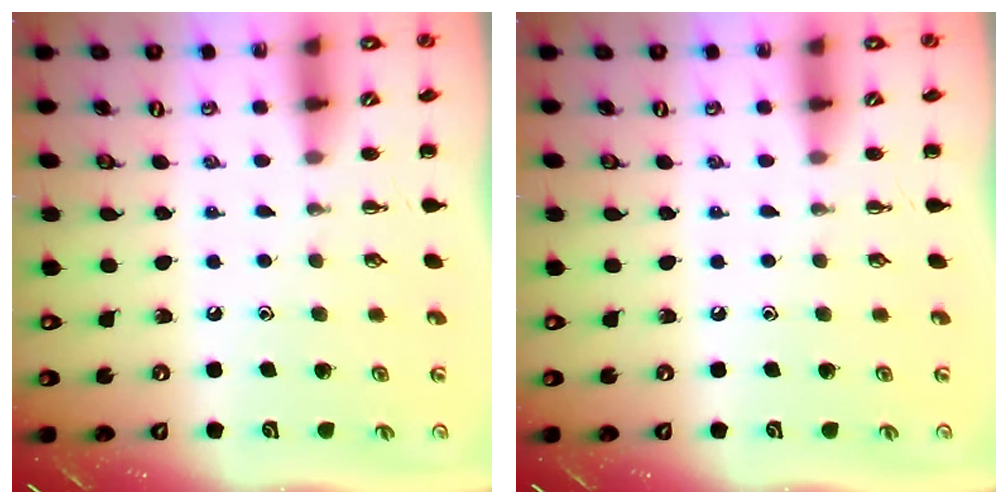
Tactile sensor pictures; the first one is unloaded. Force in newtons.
{"total": 0.0}